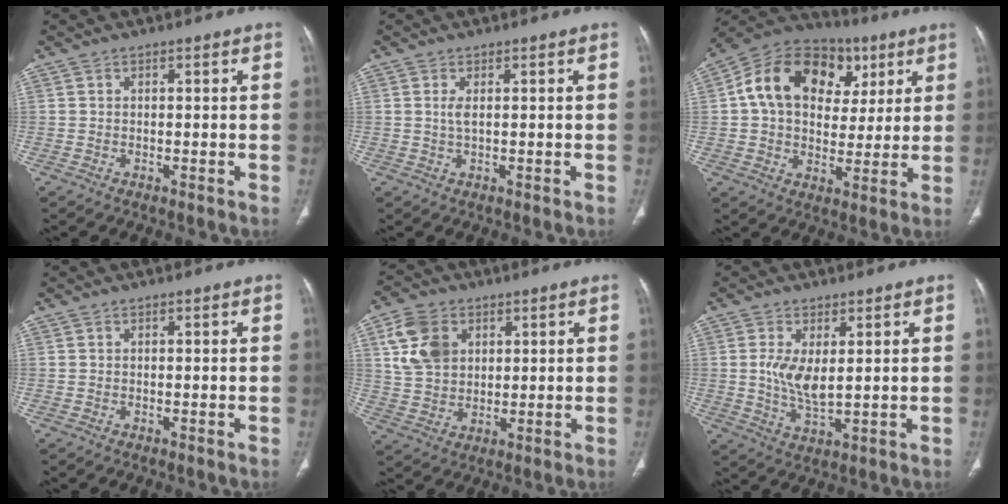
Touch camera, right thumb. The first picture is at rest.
{"total": 1.5, "force": [0.3, 0.4, 1.4], "torque": [-0.038, -0.001, 0.012]}
{"total": 20.2, "force": [5.8, 14.6, 12.7], "torque": [-0.184, 0.020, 0.088]}
{"total": 0.0}
{"total": 10.0, "force": [3.5, 7.4, 5.6], "torque": [-0.091, -0.005, 0.073]}
{"total": 6.3, "force": [1.2, 2.7, 5.6], "torque": [-0.111, -0.020, 0.028]}